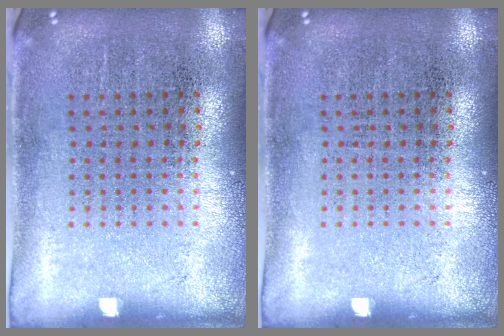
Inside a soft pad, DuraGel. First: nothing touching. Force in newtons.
{"total": 0.0}